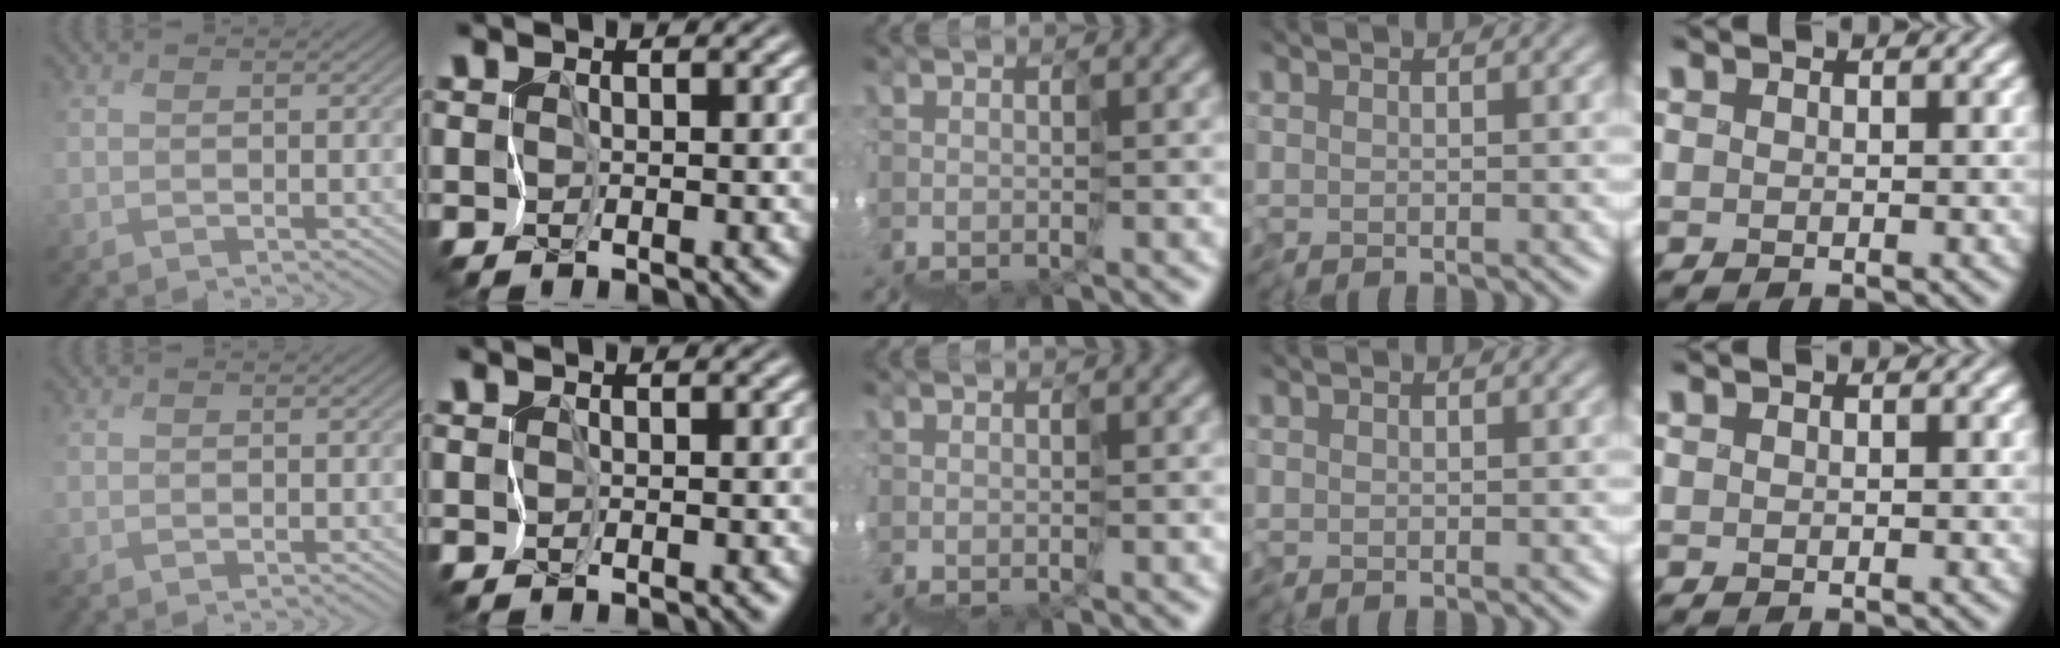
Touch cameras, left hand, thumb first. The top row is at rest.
{}